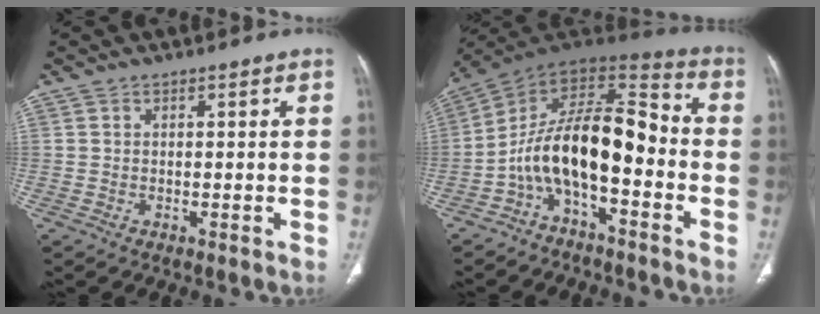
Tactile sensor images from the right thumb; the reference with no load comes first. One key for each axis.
{"total": 16.0, "fx": -4.5, "fy": 7.3, "fz": 13.6, "tx": -0.213, "ty": 0.094, "tz": -0.086}